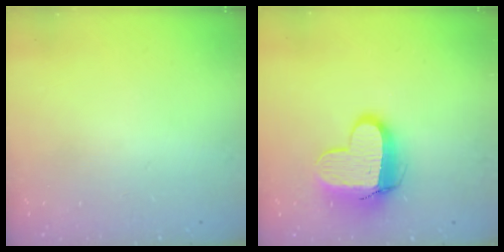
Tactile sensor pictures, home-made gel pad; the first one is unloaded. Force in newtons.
{"total": 12.7, "press": 12.7, "slide": 1.1}